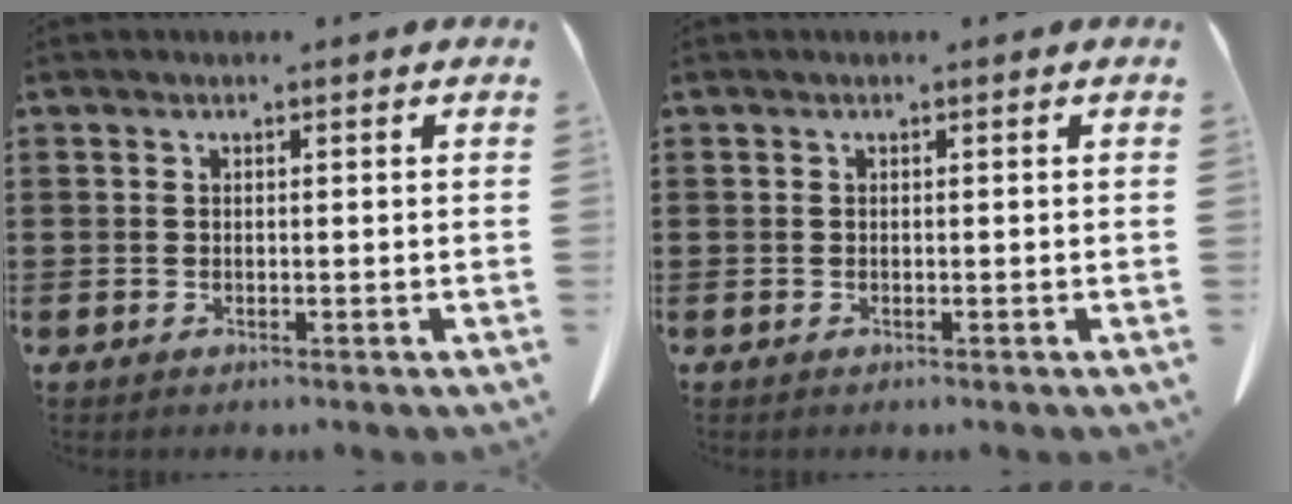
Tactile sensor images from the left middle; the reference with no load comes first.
{"total": 0.0}